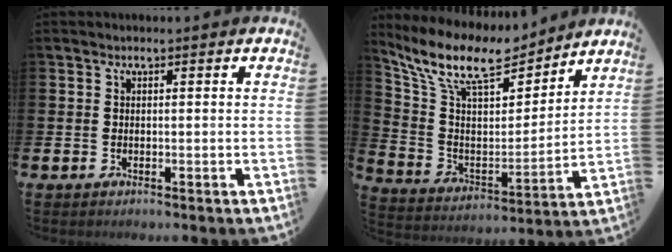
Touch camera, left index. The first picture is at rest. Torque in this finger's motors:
{"motor_torque": [1.07, -1.07, 0.30, 0.21]}